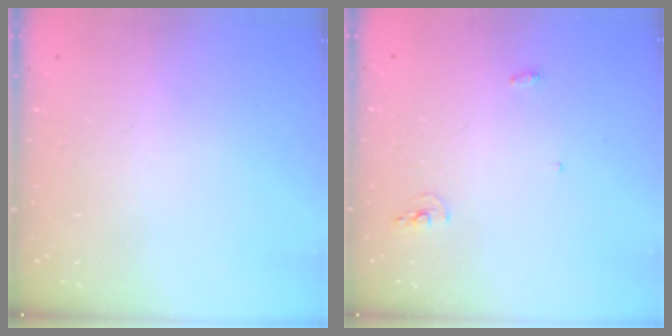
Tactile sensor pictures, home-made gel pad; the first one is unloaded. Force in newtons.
{"total": 7.6, "press": 4.3, "slide": 6.2}